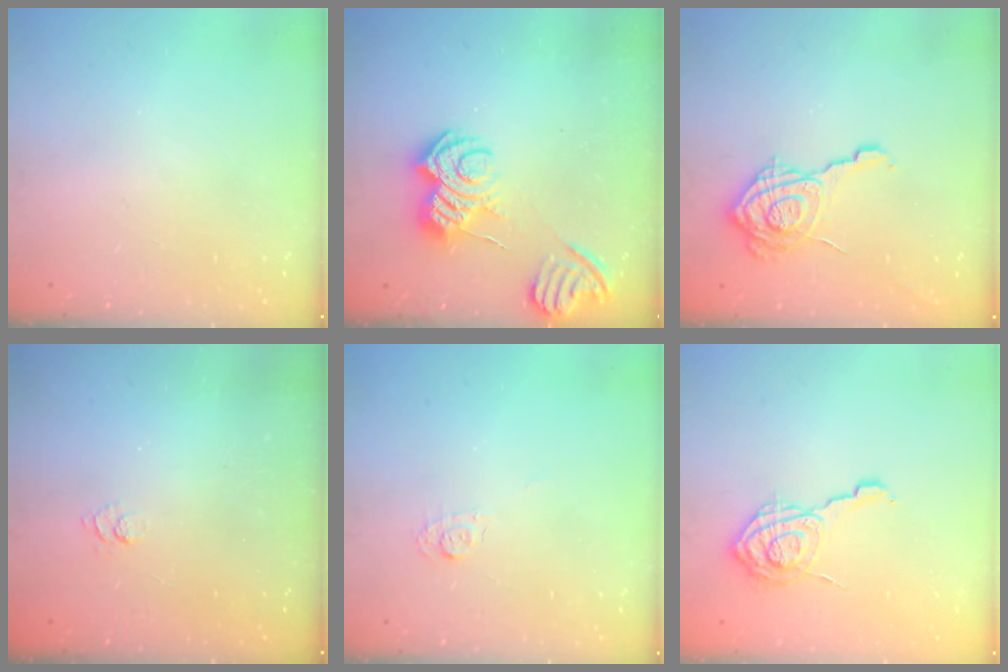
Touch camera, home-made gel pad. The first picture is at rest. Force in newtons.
{"total": 8.2, "press": 8.2, "slide": 0.9}
{"total": 16.1, "press": 16.1, "slide": 0.5}
{"total": 2.5, "press": 2.0, "slide": 1.4}
{"total": 4.3, "press": 4.2, "slide": 0.6}
{"total": 12.1, "press": 12.1, "slide": 0.7}